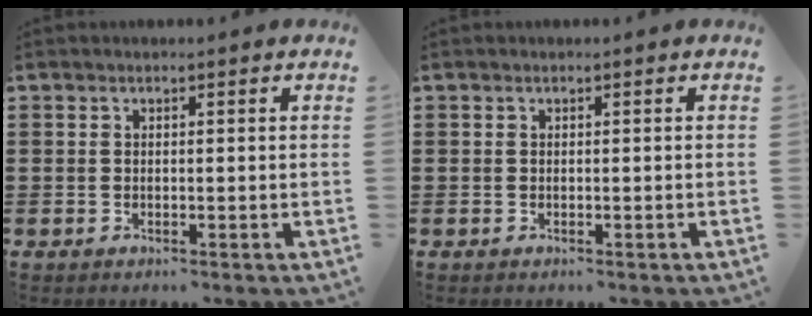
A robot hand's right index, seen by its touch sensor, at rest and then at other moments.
{"total": 0.0}